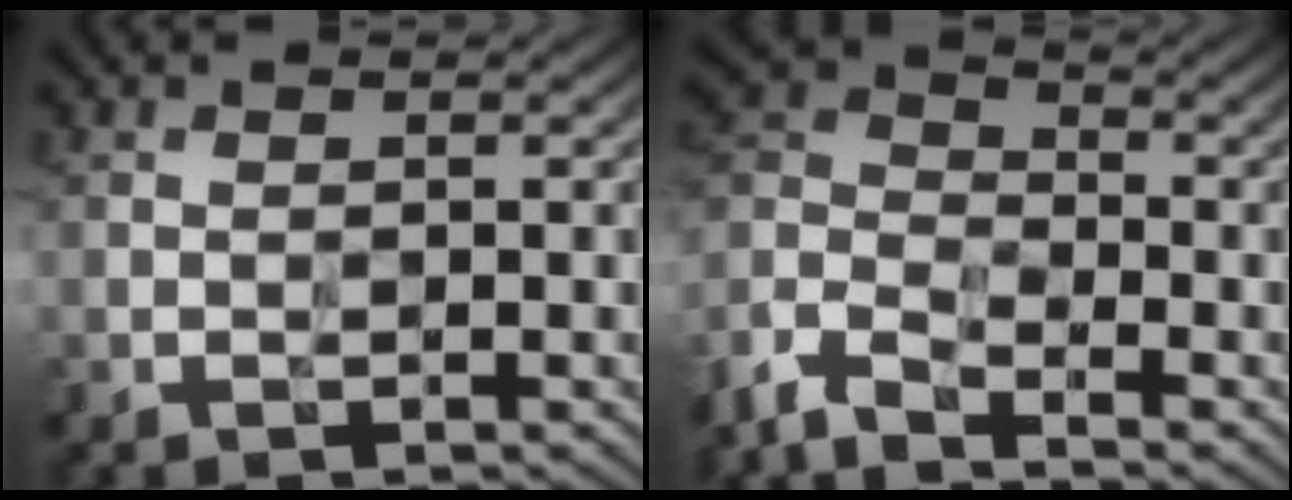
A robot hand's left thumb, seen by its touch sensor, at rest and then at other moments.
{"total": 8.9, "force": [-7.1, 3.0, 4.4], "torque": [-0.109, -0.014, -0.163]}